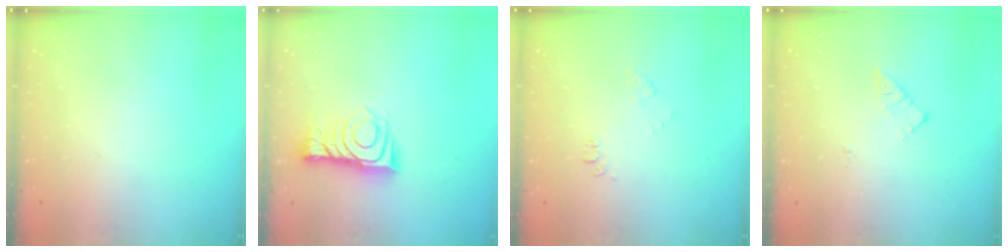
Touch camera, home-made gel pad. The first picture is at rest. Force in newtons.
{"total": 9.9, "press": 9.9, "slide": 0.4}
{"total": 6.9, "press": 6.8, "slide": 0.8}
{"total": 5.6, "press": 5.6, "slide": 0.1}